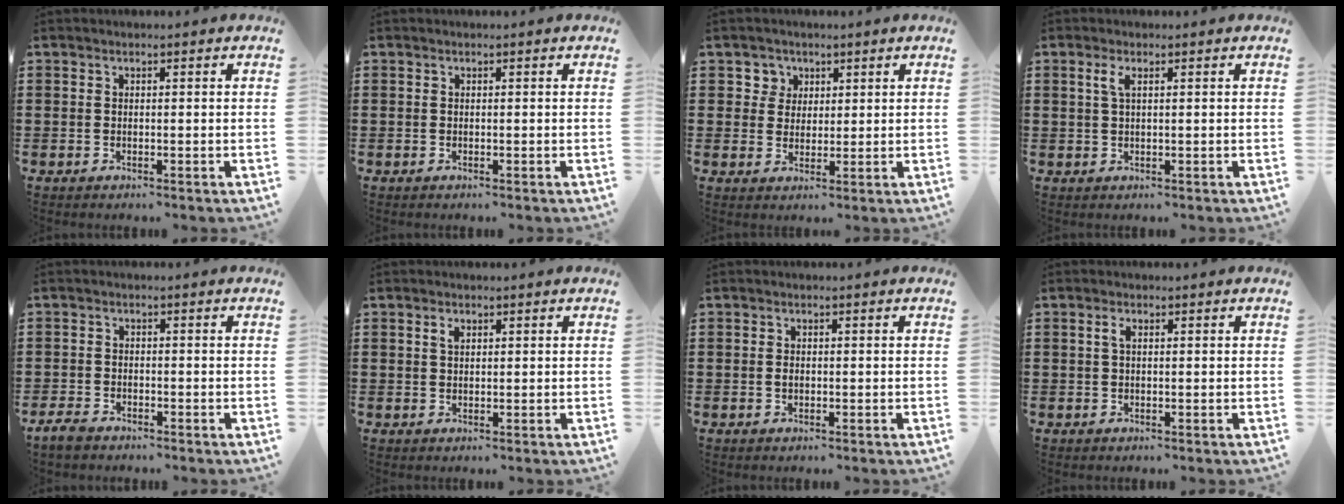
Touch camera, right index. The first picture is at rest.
{"total": 0.0}
{"total": 3.3, "force": [1.6, 2.9, 0.1], "torque": [-0.011, 0.009, 0.027]}
{"total": 1.9, "force": [0.7, 0.3, 1.7], "torque": [-0.036, 0.003, 0.010]}
{"total": 2.1, "force": [-1.9, 0.8, 0.6], "torque": [-0.021, 0.002, -0.040]}
{"total": 1.2, "force": [0.7, 0.6, 0.8], "torque": [-0.017, 0.004, 0.012]}
{"total": 0.9, "force": [-0.1, 0.5, 0.7], "torque": [-0.016, 0.002, -0.003]}
{"total": 1.2, "force": [0.3, 0.4, 1.1], "torque": [-0.023, 0.004, 0.003]}